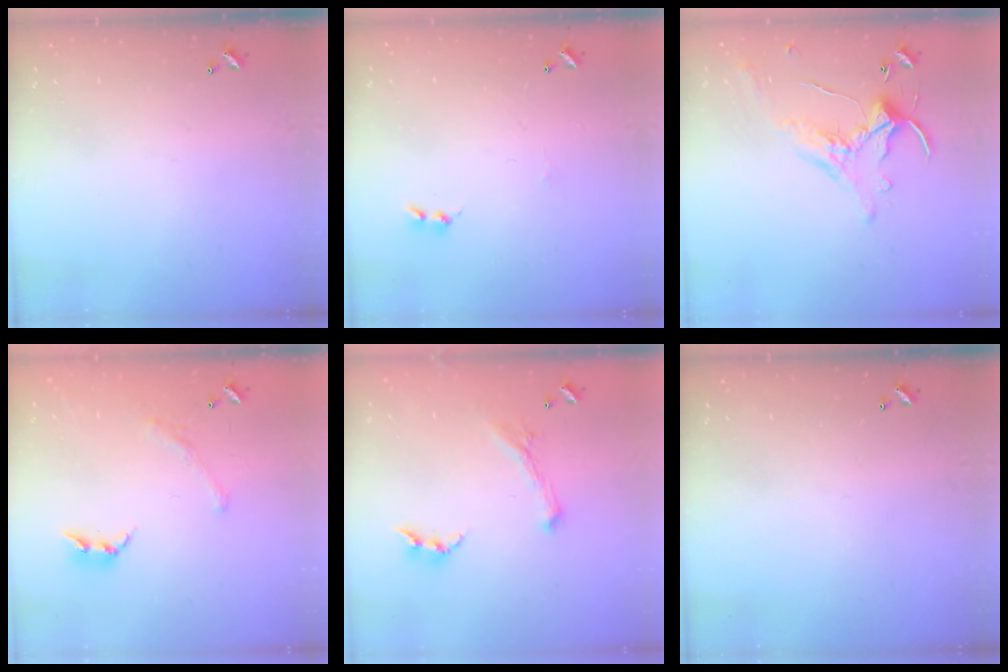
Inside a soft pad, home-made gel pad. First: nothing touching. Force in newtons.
{"total": 0.0}
{"total": 1.1, "press": 0.3, "slide": 1.0}
{"total": 1.6, "press": 1.1, "slide": 1.1}
{"total": 0.0}
{"total": 0.0}